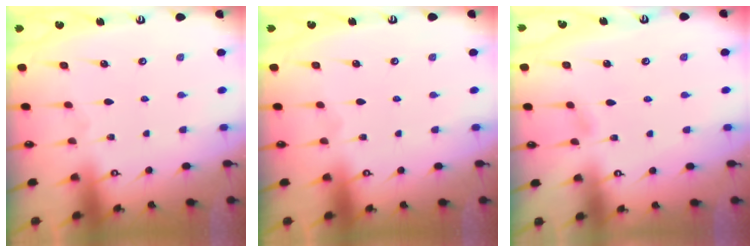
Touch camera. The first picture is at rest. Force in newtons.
{"total": 0.0}
{"total": 3.9, "press": 3.8, "slide": 0.3}